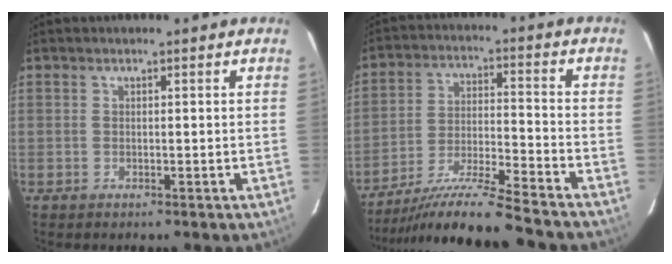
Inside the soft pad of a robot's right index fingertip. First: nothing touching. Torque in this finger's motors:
{"motor_torque": [1.13, -1.01, 0.46, 0.09]}